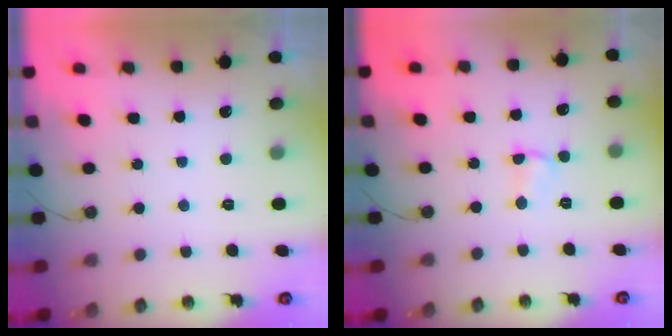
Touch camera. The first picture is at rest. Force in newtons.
{"total": 1.9, "press": 1.9, "slide": 0.3}